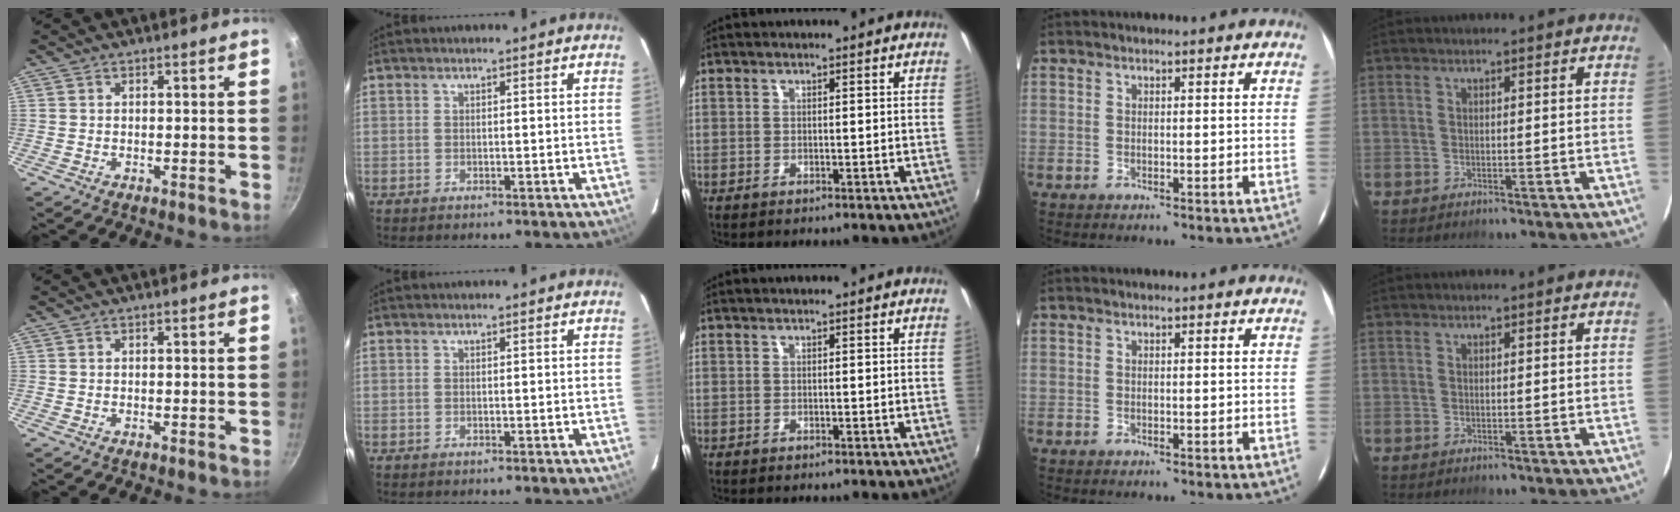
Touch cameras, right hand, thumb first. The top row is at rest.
{}